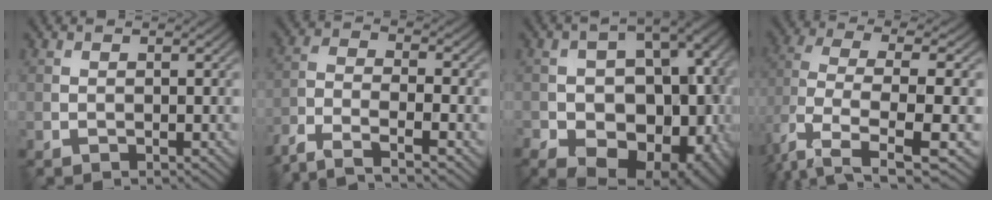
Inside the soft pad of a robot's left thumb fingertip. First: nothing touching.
{"total": 7.2, "force": [-5.4, 1.8, 4.4], "torque": [-0.095, -0.007, -0.116]}
{"total": 16.1, "force": [-5.8, 10.7, 10.5], "torque": [-0.146, -0.019, -0.073]}
{"total": 7.8, "force": [-0.7, 3.4, 6.9], "torque": [-0.161, -0.012, -0.025]}